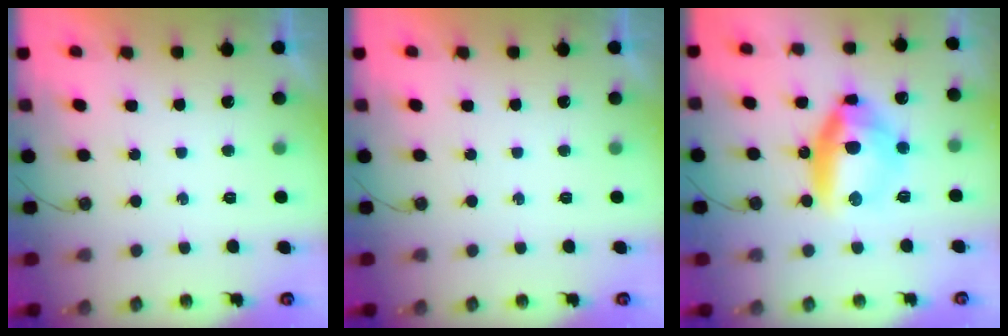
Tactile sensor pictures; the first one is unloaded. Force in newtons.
{"total": 0.0}
{"total": 13.2, "press": 13.1, "slide": 1.4}